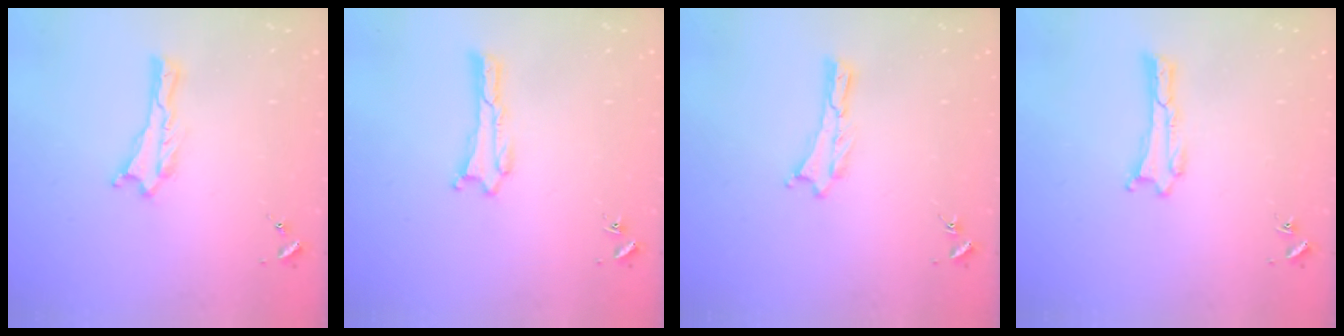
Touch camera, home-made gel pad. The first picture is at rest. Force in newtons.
{"total": 0.0}
{"total": 0.0}
{"total": 0.0}